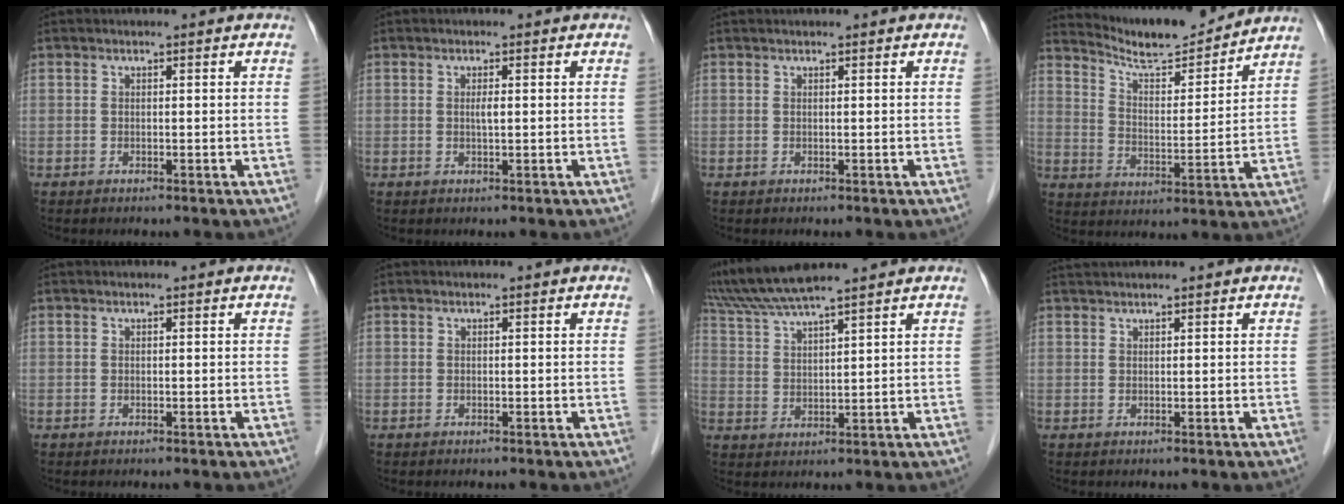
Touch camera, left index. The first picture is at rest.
{"total": 1.0, "force": [0.1, 0.1, 1.0], "torque": [-0.021, -0.001, 0.002]}
{"total": 0.6, "force": [0.5, 0.0, 0.2], "torque": [-0.006, 0.011, 0.012]}
{"total": 12.5, "force": [12.1, 0.3, 3.1], "torque": [-0.061, -0.001, 0.197]}
{"total": 0.0}
{"total": 0.0}
{"total": 10.1, "force": [8.9, -0.8, 4.6], "torque": [-0.093, 0.030, 0.166]}
{"total": 2.8, "force": [2.6, -0.1, 1.0], "torque": [-0.012, 0.030, 0.047]}